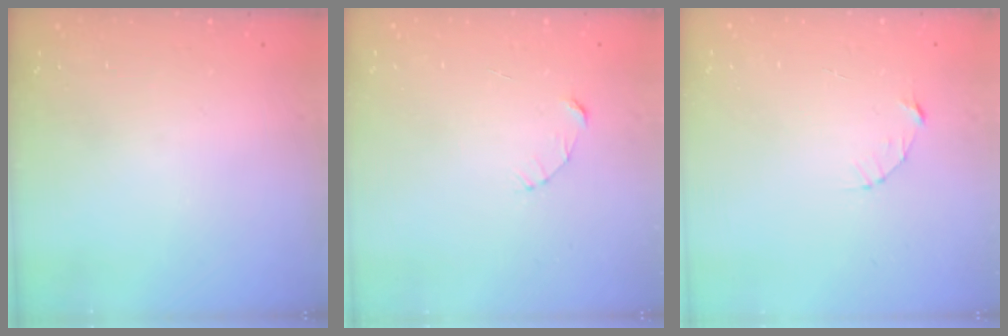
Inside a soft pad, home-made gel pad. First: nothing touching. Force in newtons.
{"total": 2.4, "press": 2.4, "slide": 0.2}
{"total": 3.1, "press": 3.1, "slide": 0.3}